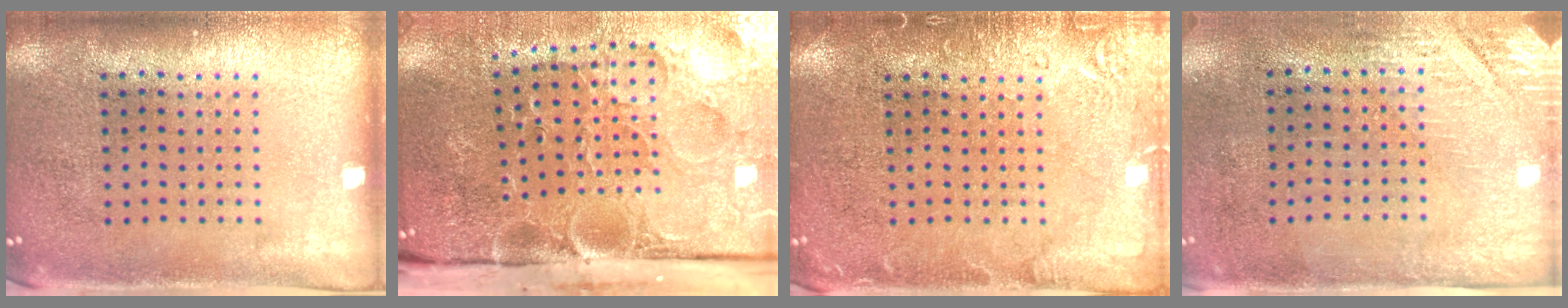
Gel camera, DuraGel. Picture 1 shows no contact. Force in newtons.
{"total": 5.3, "press": 4.2, "slide": 3.3}
{"total": 2.9, "press": 2.9, "slide": 0.4}
{"total": 2.9, "press": 2.5, "slide": 1.4}